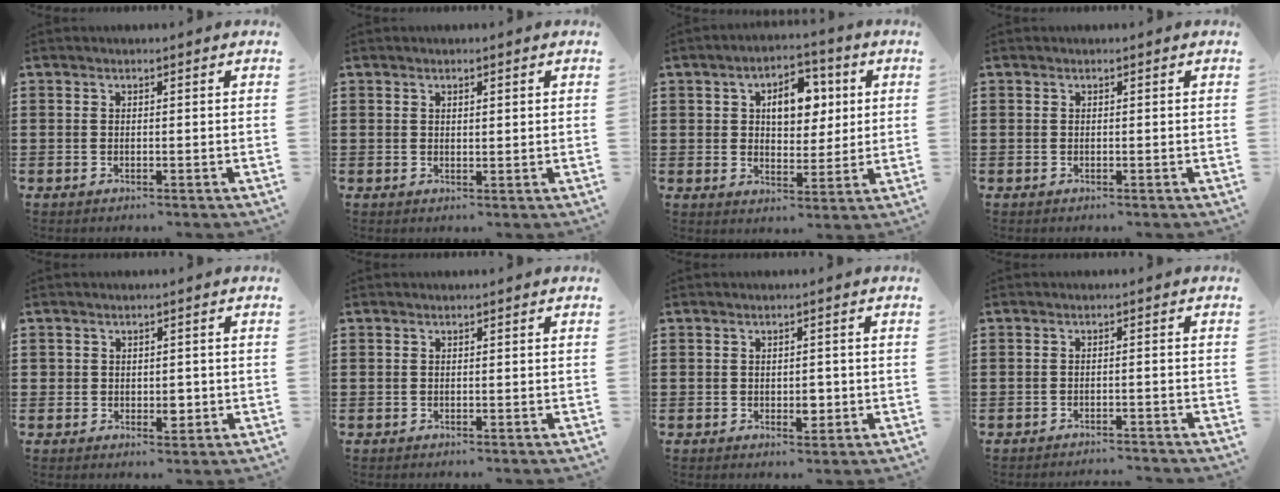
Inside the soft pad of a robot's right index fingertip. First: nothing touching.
{"total": 0.7, "force": [0.5, 0.2, 0.5], "torque": [-0.009, 0.003, 0.009]}
{"total": 7.0, "force": [2.1, 4.4, 5.1], "torque": [-0.083, 0.005, 0.026]}
{"total": 0.0}
{"total": 2.5, "force": [-0.2, 1.8, 1.7], "torque": [-0.035, 0.005, -0.004]}
{"total": 0.0}
{"total": 2.6, "force": [-0.4, 1.5, 2.2], "torque": [-0.032, -0.003, -0.009]}
{"total": 1.5, "force": [-1.5, -0.2, 0.2], "torque": [-0.005, 0.002, -0.030]}